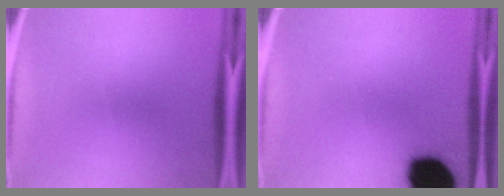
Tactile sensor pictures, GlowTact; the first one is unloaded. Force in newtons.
{"total": 19.3}